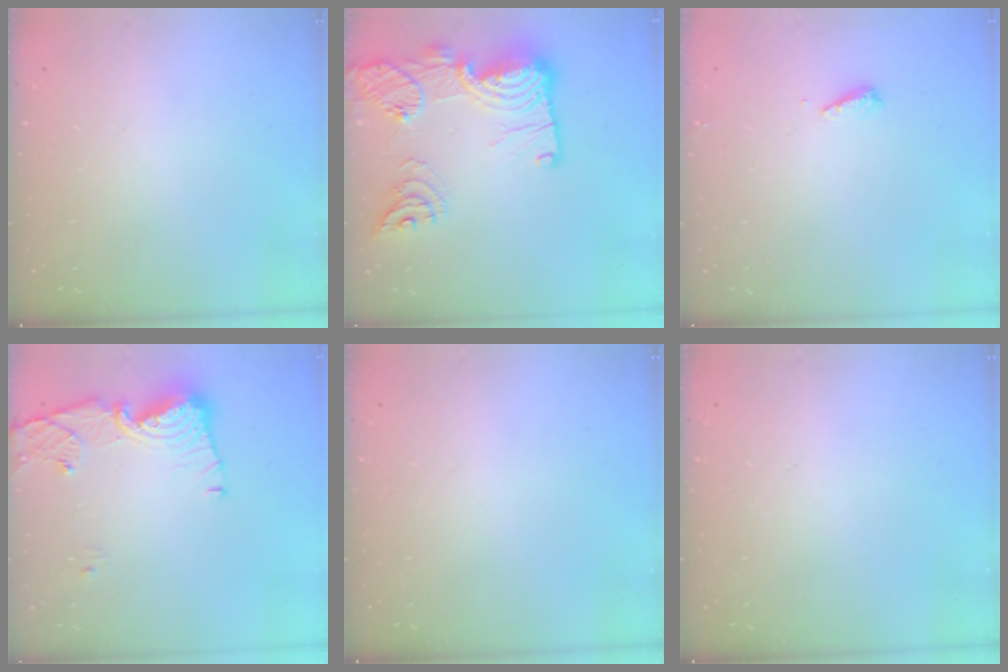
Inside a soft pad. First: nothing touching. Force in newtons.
{"total": 25.2, "press": 24.5, "slide": 5.9}
{"total": 4.4, "press": 4.4, "slide": 0.4}
{"total": 12.8, "press": 12.7, "slide": 1.3}
{"total": 0.0}
{"total": 0.0}